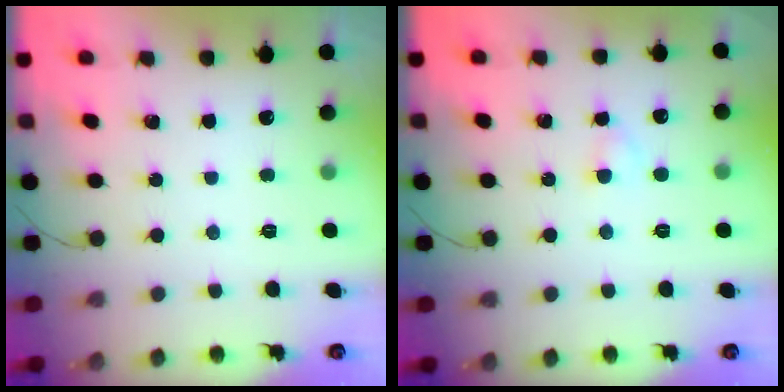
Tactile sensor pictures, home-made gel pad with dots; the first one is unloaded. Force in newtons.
{"total": 2.0, "press": 1.7, "slide": 1.0}